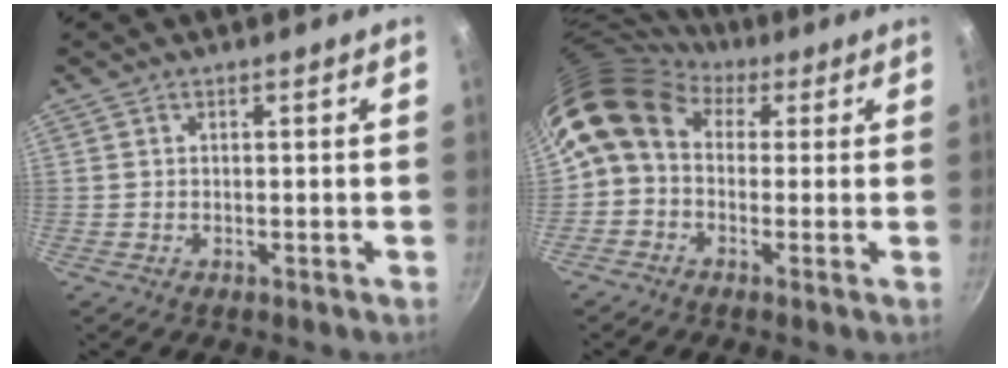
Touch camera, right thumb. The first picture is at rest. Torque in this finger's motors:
{"motor_torque": [1.66, 1.72, 0.95, -0.86, 0.19]}